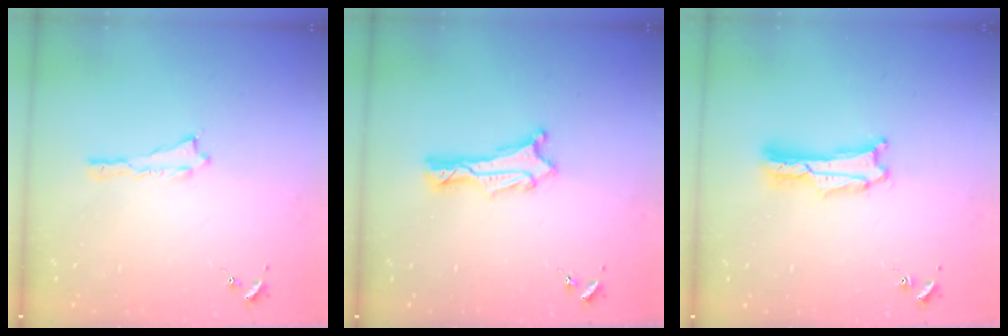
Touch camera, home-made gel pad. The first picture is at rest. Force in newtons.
{"total": 1.3, "press": 1.3, "slide": 0.1}
{"total": 1.7, "press": 1.7, "slide": 0.3}